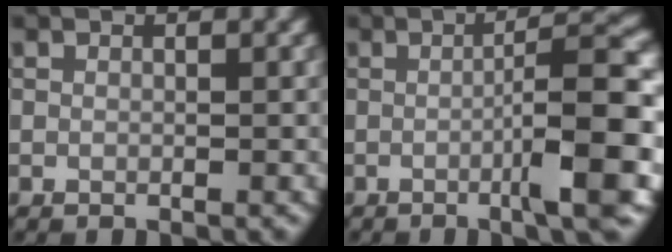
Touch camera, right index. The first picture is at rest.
{"total": 7.6, "force": [-1.6, 1.0, 7.4], "torque": [-0.098, 0.015, -0.034]}